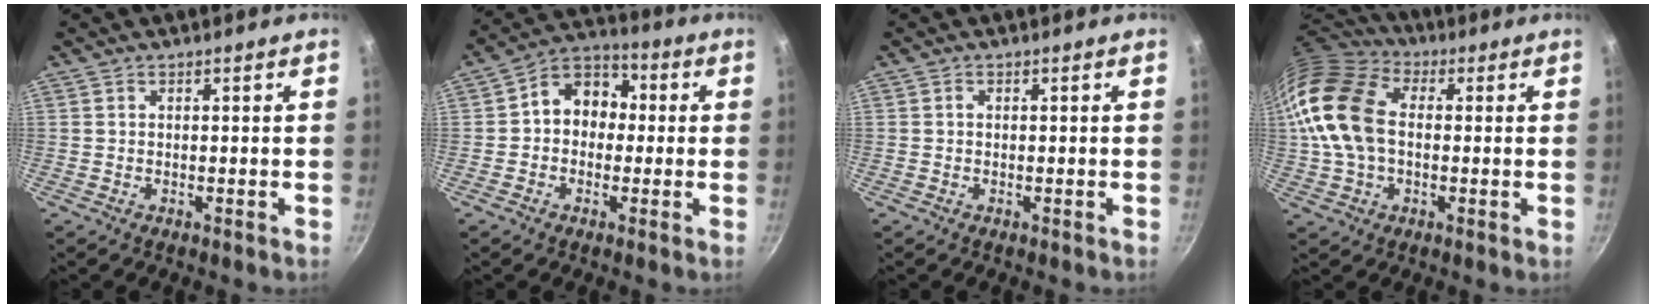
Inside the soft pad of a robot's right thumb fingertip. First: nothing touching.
{"total": 9.9, "force": [0.3, 8.0, 5.8], "torque": [-0.043, 0.030, -0.016]}
{"total": 0.6, "force": [0.0, 0.5, 0.2], "torque": [-0.002, 0.004, -0.001]}
{"total": 18.5, "force": [1.0, 12.8, 13.4], "torque": [-0.259, 0.032, 0.008]}